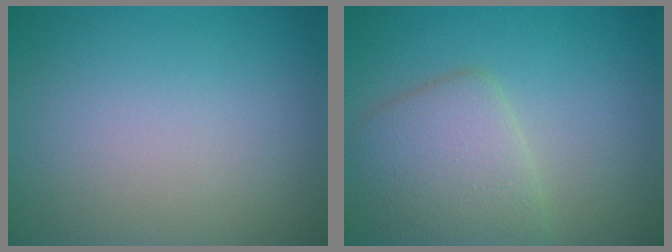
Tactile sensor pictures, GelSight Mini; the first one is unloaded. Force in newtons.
{"total": 4.6, "press": 4.6, "slide": 0.4}